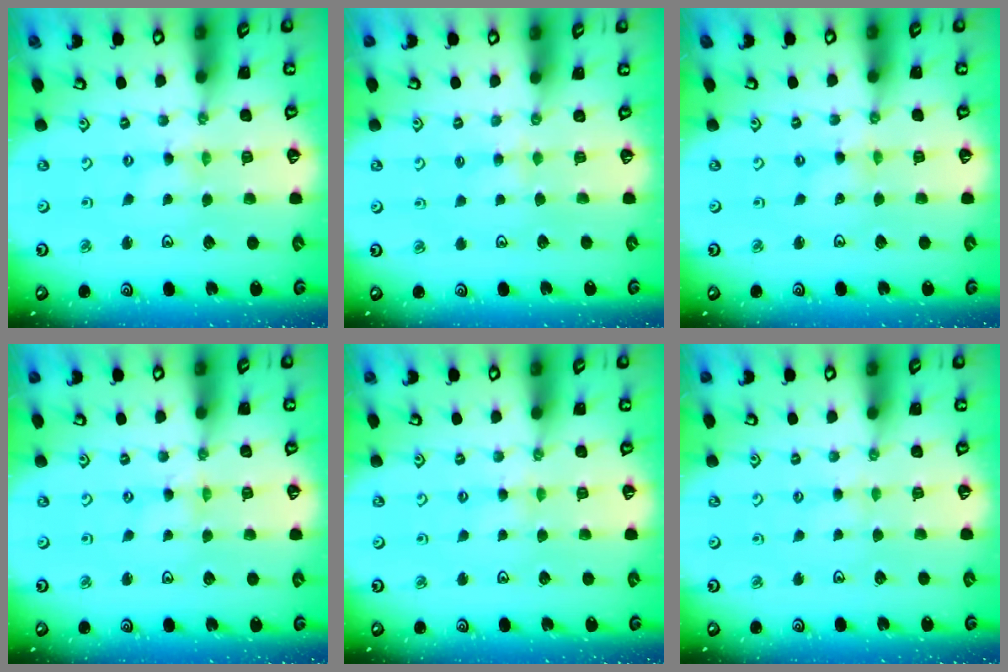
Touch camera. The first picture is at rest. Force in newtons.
{"total": 2.1, "press": 2.1, "slide": 0.4}
{"total": 1.4, "press": 1.4, "slide": 0.2}
{"total": 0.0}
{"total": 2.5, "press": 2.5, "slide": 0.3}
{"total": 1.8, "press": 1.8, "slide": 0.3}